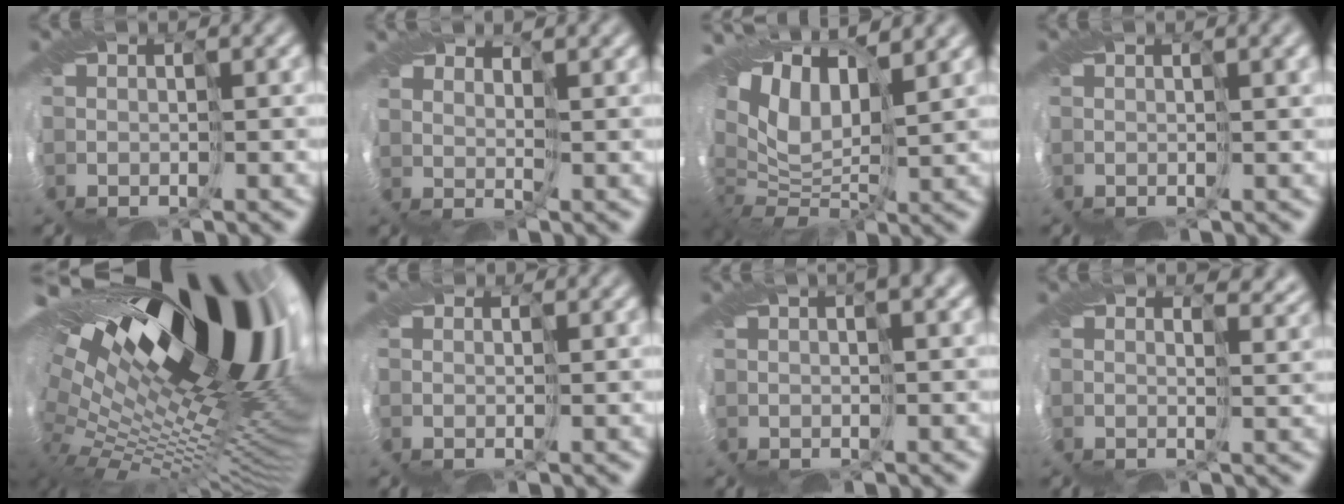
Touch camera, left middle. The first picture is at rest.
{"total": 3.1, "force": [2.2, 1.1, 1.9], "torque": [-0.045, 0.003, 0.038]}
{"total": 11.3, "force": [3.6, 6.2, 8.7], "torque": [-0.172, 0.007, 0.059]}
{"total": 2.2, "force": [1.0, 0.5, 1.8], "torque": [-0.022, 0.003, 0.013]}
{"total": 21.2, "force": [7.8, 8.6, 17.7], "torque": [-0.319, 0.019, 0.140]}
{"total": 1.5, "force": [1.4, 0.6, 0.2], "torque": [-0.005, -0.001, 0.012]}
{"total": 3.7, "force": [2.1, 0.9, 2.9], "torque": [-0.039, 0.013, 0.018]}
{"total": 4.4, "force": [3.2, 1.8, 2.4], "torque": [-0.024, 0.017, 0.024]}